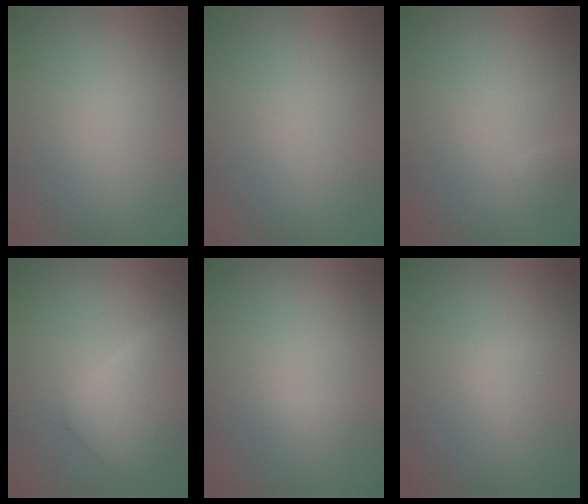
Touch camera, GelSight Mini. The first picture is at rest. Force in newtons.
{"total": 0.0}
{"total": 0.7, "press": 0.7, "slide": 0.0}
{"total": 4.1, "press": 4.1, "slide": 0.4}
{"total": 0.5, "press": 0.5, "slide": 0.1}
{"total": 0.9, "press": 0.9, "slide": 0.1}